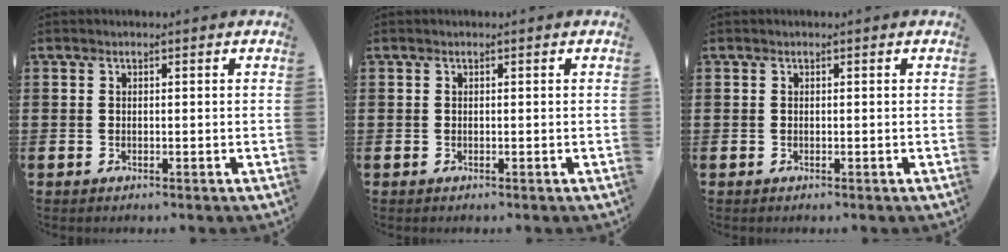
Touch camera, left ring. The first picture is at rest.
{"total": 0.0}
{"total": 0.0}